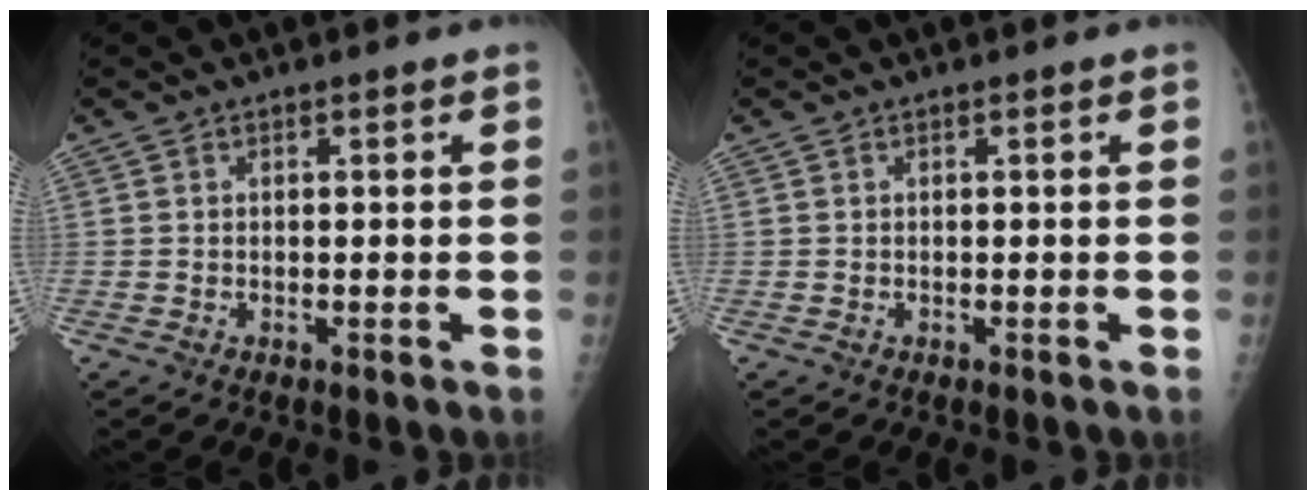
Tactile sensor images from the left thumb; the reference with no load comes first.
{"total": 0.0}